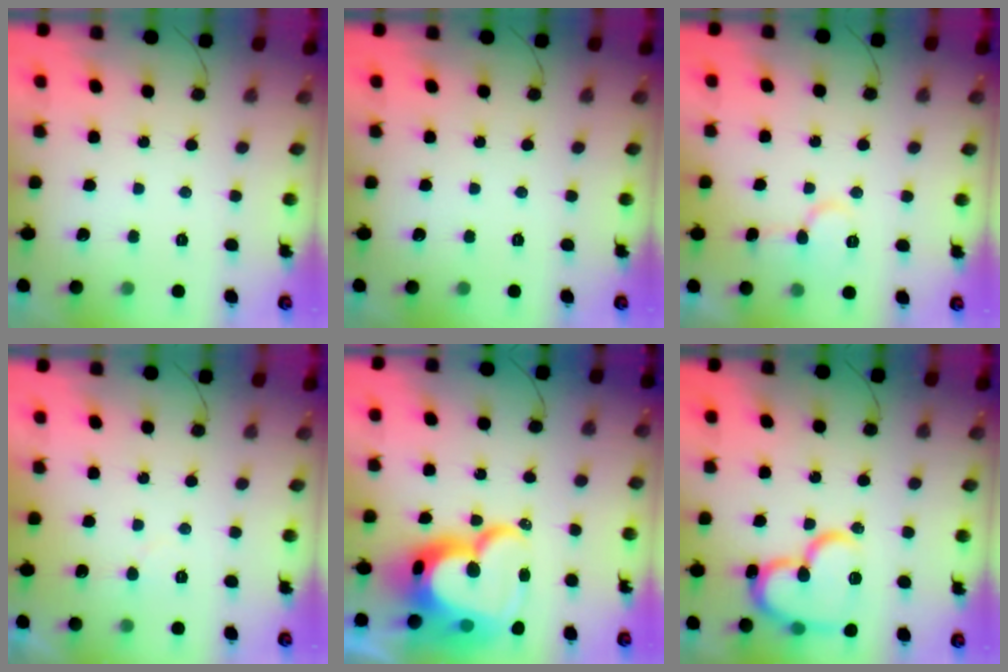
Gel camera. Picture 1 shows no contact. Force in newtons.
{"total": 0.0}
{"total": 7.2, "press": 7.2, "slide": 0.8}
{"total": 4.6, "press": 4.6, "slide": 0.2}
{"total": 26.1, "press": 26.0, "slide": 2.7}
{"total": 18.4, "press": 18.2, "slide": 2.4}